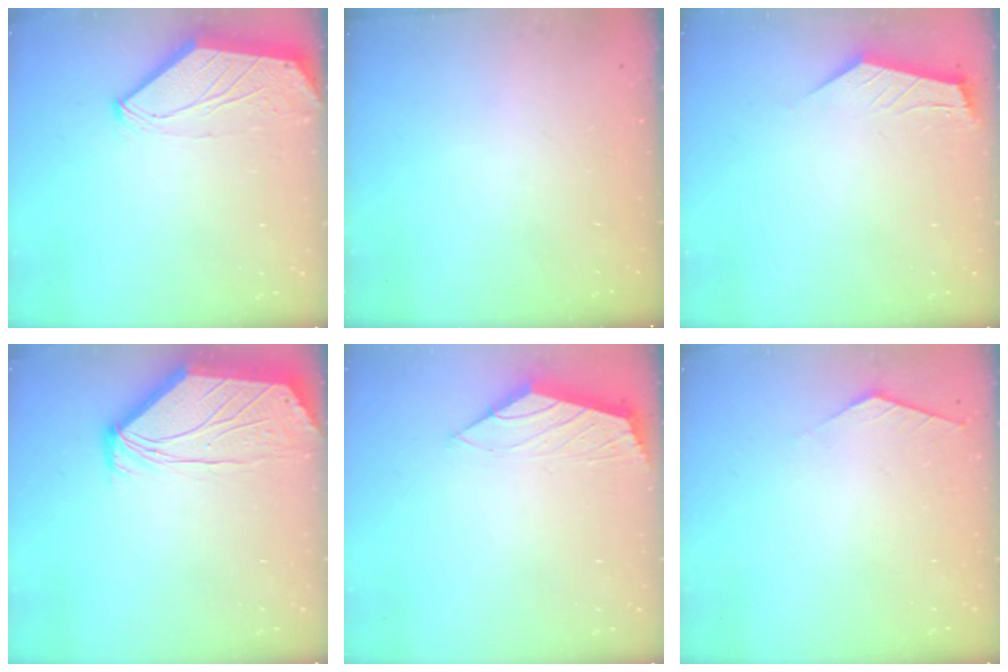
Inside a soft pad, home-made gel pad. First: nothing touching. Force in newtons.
{"total": 0.0}
{"total": 2.2, "press": 2.2, "slide": 0.3}
{"total": 2.5, "press": 2.5, "slide": 0.3}
{"total": 0.0}
{"total": 2.1, "press": 2.0, "slide": 0.4}